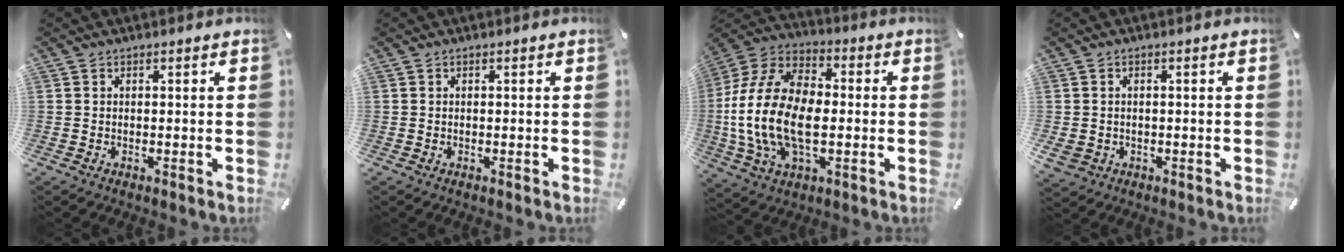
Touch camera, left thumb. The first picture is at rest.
{"total": 0.0}
{"total": 18.5, "force": [-3.4, 11.7, 14.0], "torque": [-0.306, 0.016, -0.061]}
{"total": 2.6, "force": [-0.6, 2.2, 1.1], "torque": [-0.036, -0.002, -0.015]}